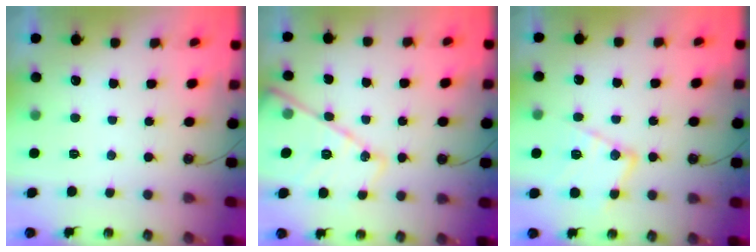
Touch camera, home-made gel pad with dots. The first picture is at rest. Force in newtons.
{"total": 15.7, "press": 15.6, "slide": 1.7}
{"total": 14.7, "press": 14.7, "slide": 1.2}